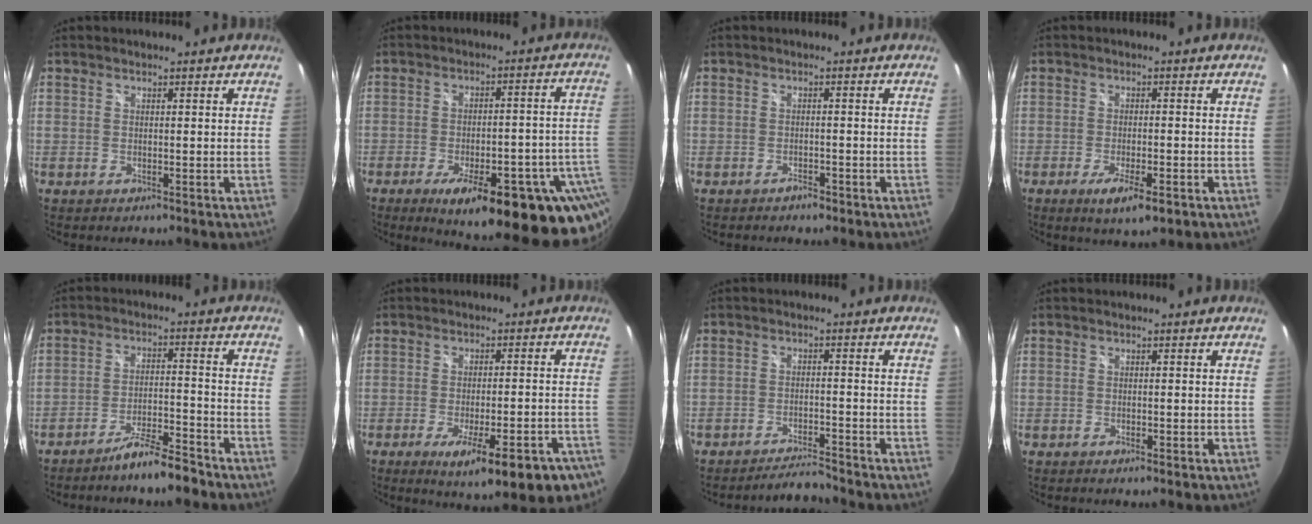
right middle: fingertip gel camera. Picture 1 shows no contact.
{"total": 25.8, "force": [-16.0, 7.5, 18.7], "torque": [-0.234, -0.020, -0.197]}
{"total": 1.6, "force": [-1.3, 0.8, 0.4], "torque": [-0.010, 0.000, -0.021]}
{"total": 6.1, "force": [-3.4, 1.6, 4.9], "torque": [-0.096, -0.019, -0.054]}
{"total": 7.2, "force": [-6.3, 0.5, 3.5], "torque": [-0.074, 0.005, -0.101]}
{"total": 16.7, "force": [-10.7, 4.0, 12.2], "torque": [-0.180, -0.044, -0.140]}
{"total": 4.9, "force": [-4.9, -0.2, 0.6], "torque": [-0.031, 0.003, -0.083]}
{"total": 0.6, "force": [-0.5, 0.2, 0.3], "torque": [-0.006, 0.000, -0.009]}